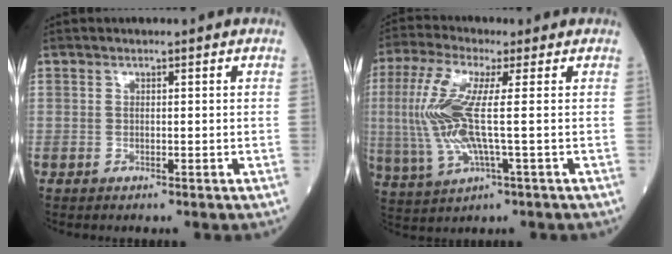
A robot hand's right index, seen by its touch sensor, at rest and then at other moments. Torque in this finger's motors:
{"motor_torque": [1.31, 0.83, 0.36, 0.21]}